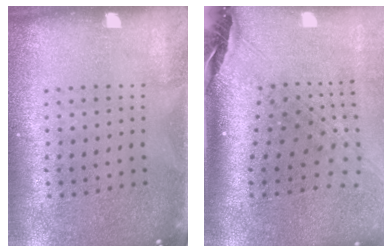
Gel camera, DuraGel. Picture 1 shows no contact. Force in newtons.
{"total": 2.9, "press": 2.0, "slide": 2.0}